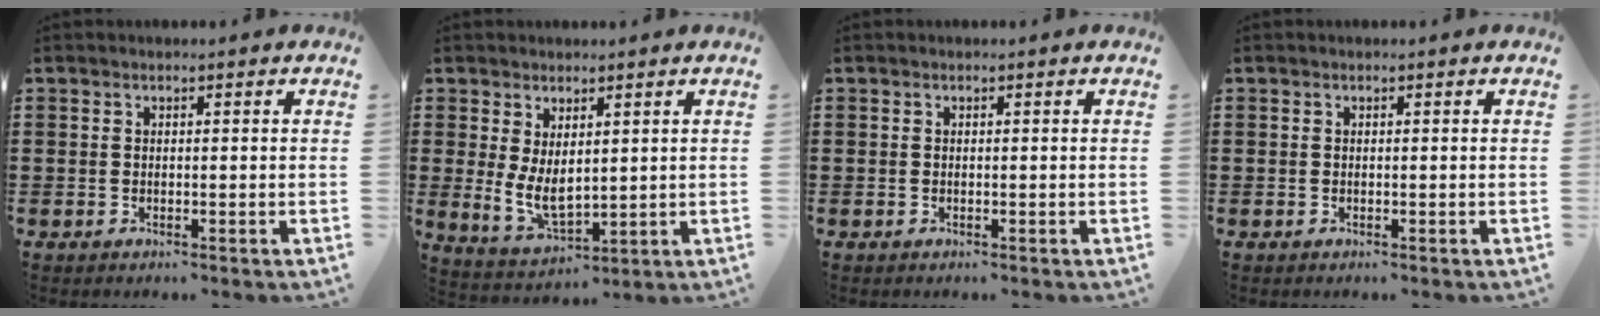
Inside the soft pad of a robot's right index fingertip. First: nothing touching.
{"total": 5.2, "force": [0.9, 2.8, 4.3], "torque": [-0.096, -0.002, 0.019]}
{"total": 0.0}
{"total": 0.0}